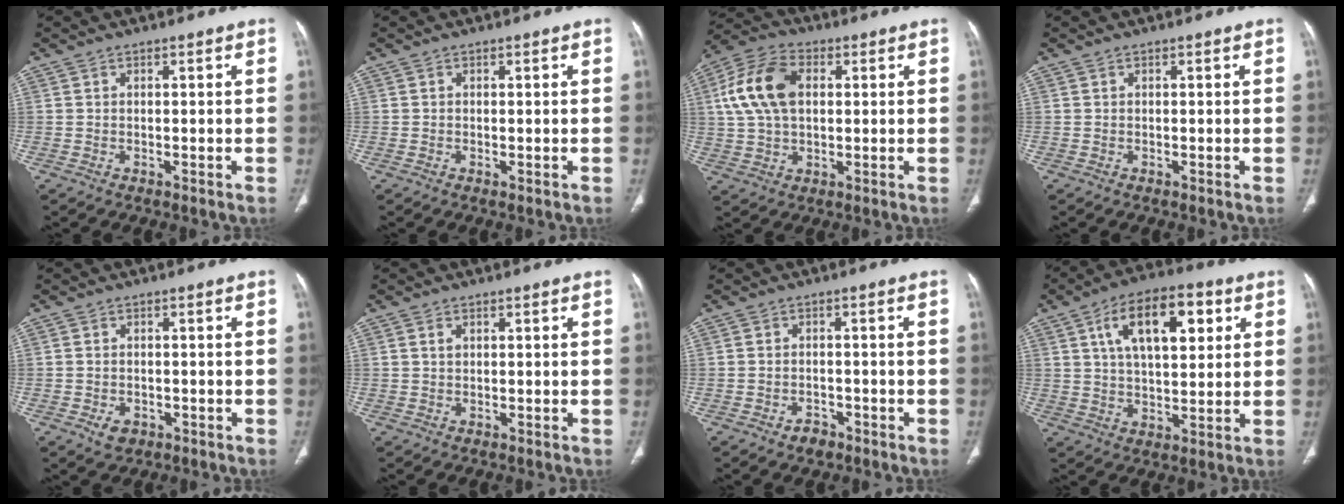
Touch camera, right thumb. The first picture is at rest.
{"total": 0.0}
{"total": 12.9, "force": [2.5, 8.2, 9.6], "torque": [-0.190, 0.019, 0.043]}
{"total": 0.0}
{"total": 3.0, "force": [-1.3, 2.3, 1.6], "torque": [-0.018, 0.004, -0.014]}
{"total": 1.3, "force": [0.4, 0.9, 0.8], "torque": [-0.014, 0.000, 0.009]}
{"total": 2.8, "force": [-1.8, 1.8, 1.1], "torque": [-0.014, 0.012, -0.022]}
{"total": 15.7, "force": [5.7, 7.6, 12.5], "torque": [-0.178, -0.002, 0.092]}